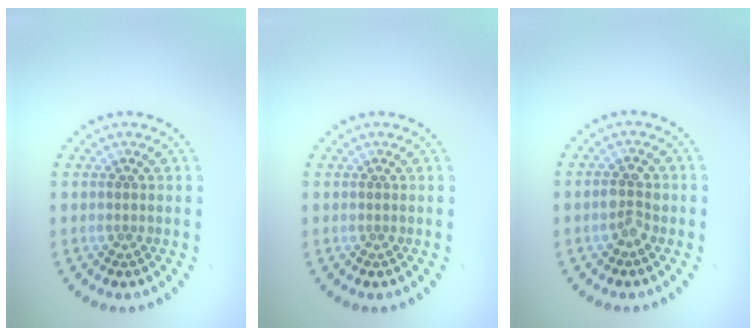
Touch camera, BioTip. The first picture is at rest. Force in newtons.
{"total": 0.0}
{"total": 2.0, "press": 1.9, "slide": 0.3}